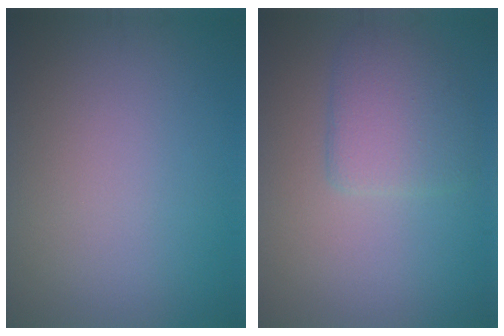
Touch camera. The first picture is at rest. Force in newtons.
{"total": 3.6, "press": 3.6, "slide": 0.2}